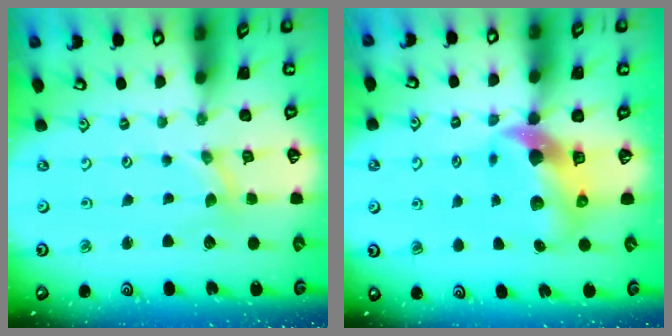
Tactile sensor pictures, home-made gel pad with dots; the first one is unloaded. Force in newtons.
{"total": 8.9, "press": 8.8, "slide": 1.3}